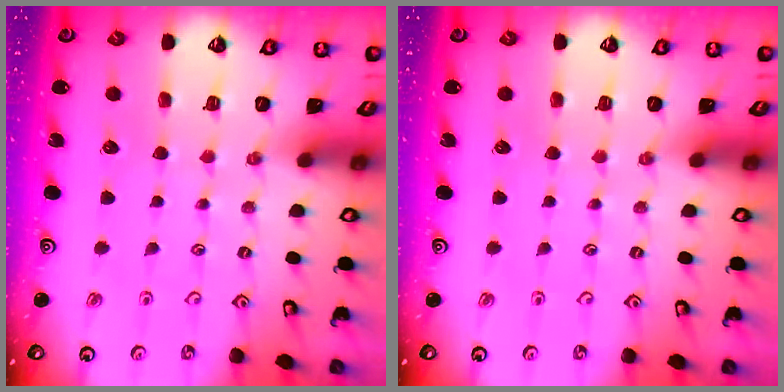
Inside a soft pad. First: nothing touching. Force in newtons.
{"total": 0.0}